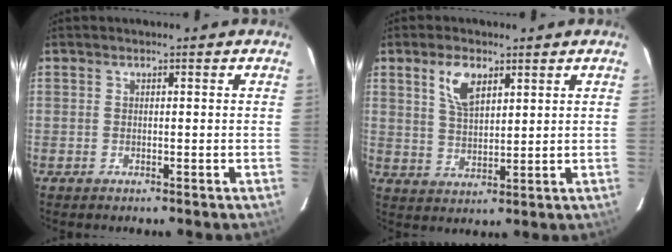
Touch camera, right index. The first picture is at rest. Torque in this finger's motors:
{"motor_torque": [0.42, 0.36, 0.35, 0.09]}